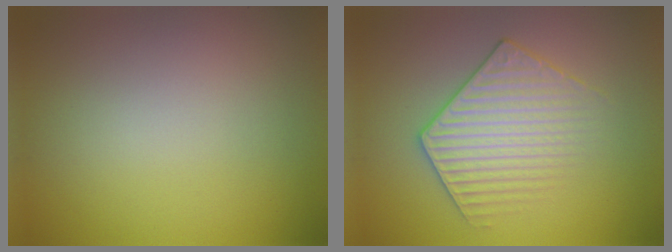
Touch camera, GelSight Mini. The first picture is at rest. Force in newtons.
{"total": 3.5, "press": 3.4, "slide": 0.7}